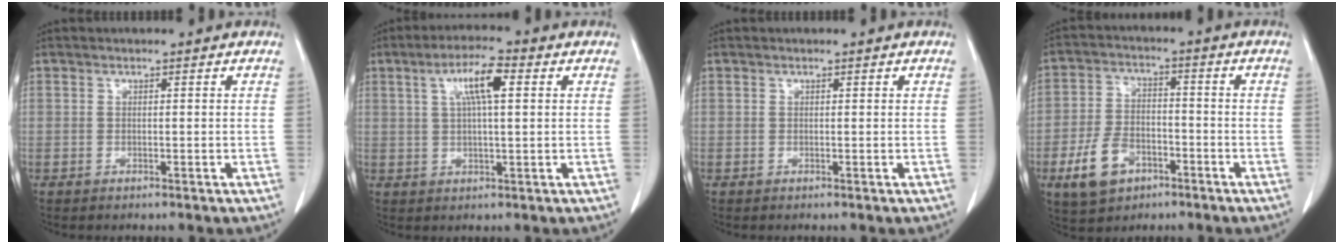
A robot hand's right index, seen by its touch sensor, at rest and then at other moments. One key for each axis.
{"total": 7.0, "fx": 2.4, "fy": 1.1, "fz": 6.5, "tx": -0.121, "ty": 0.014, "tz": 0.041}
{"total": 0.0}
{"total": 8.8, "fx": -4.3, "fy": 5.5, "fz": 5.3, "tx": -0.118, "ty": 0.007, "tz": -0.072}